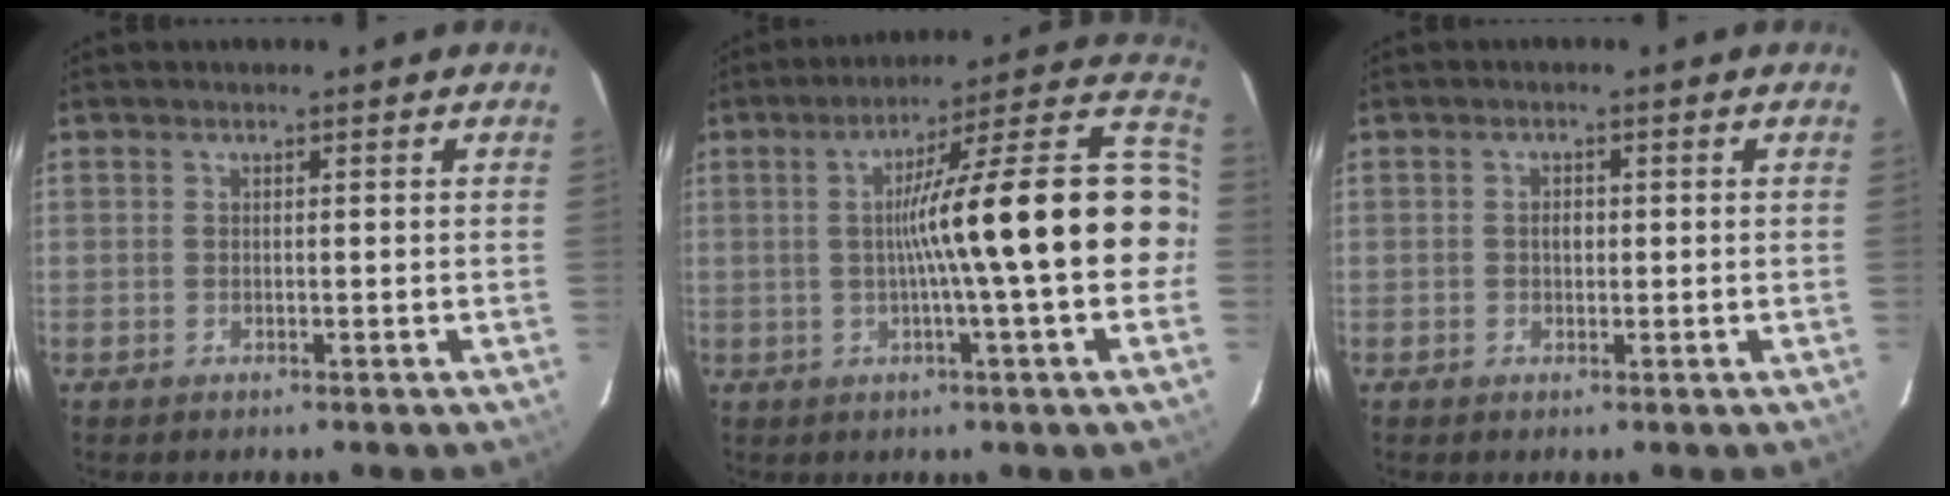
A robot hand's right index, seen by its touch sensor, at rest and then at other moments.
{"total": 20.0, "force": [-1.2, 0.7, 20.0], "torque": [-0.261, 0.032, -0.021]}
{"total": 1.6, "force": [0.0, 1.2, 1.1], "torque": [-0.019, 0.006, -0.002]}